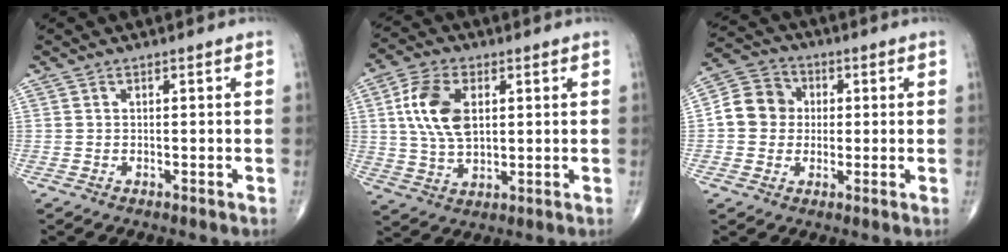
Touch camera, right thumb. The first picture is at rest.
{"total": 13.3, "force": [2.8, 7.6, 10.5], "torque": [-0.200, 0.000, 0.054]}
{"total": 8.9, "force": [0.3, 8.0, 3.7], "torque": [-0.042, 0.020, -0.008]}